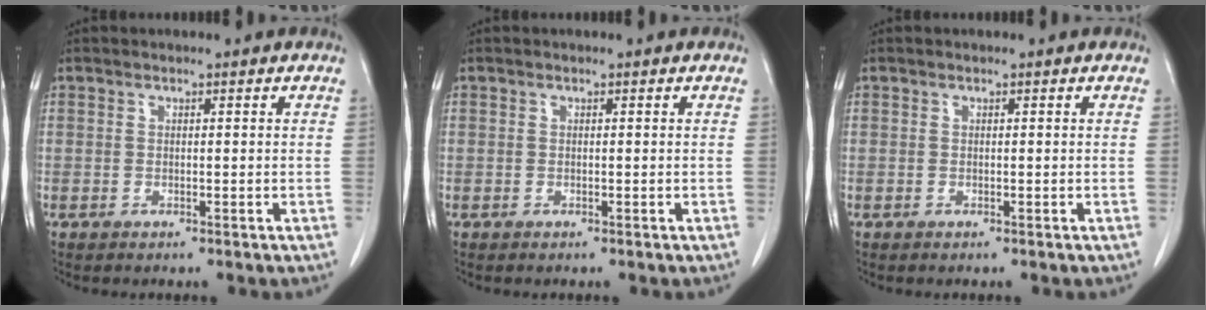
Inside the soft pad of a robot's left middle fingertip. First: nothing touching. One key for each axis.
{"total": 0.0}
{"total": 0.0}